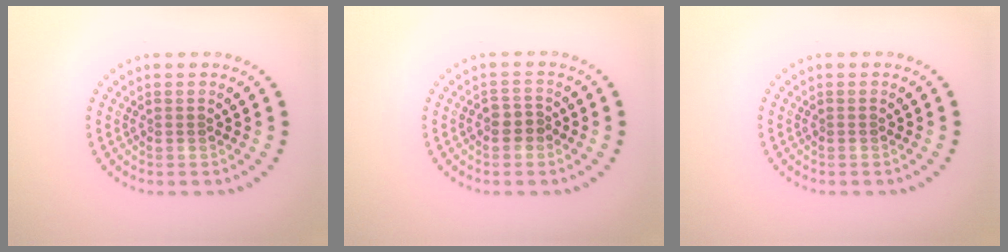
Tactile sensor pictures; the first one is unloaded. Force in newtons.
{"total": 1.7, "press": 1.4, "slide": 0.8}
{"total": 0.0}